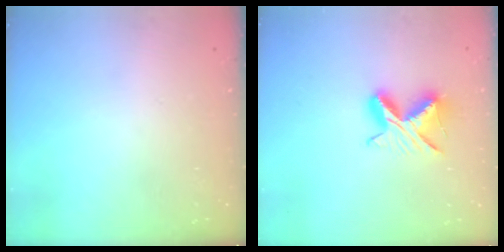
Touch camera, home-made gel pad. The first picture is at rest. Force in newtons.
{"total": 8.9, "press": 8.9, "slide": 0.3}